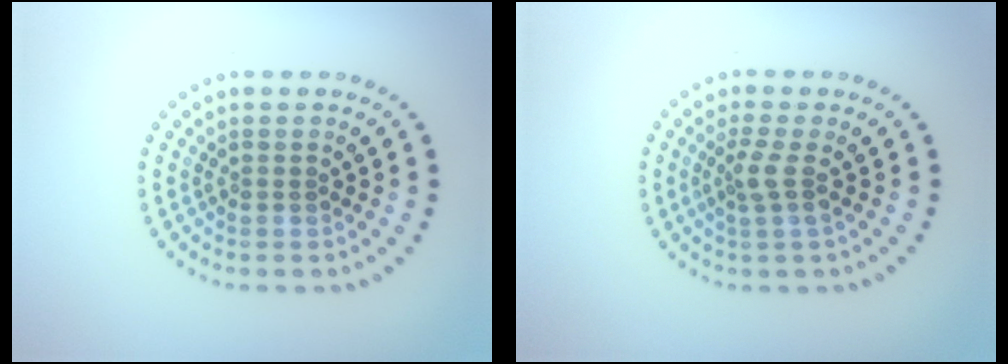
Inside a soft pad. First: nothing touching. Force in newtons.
{"total": 1.9, "press": 1.4, "slide": 1.3}